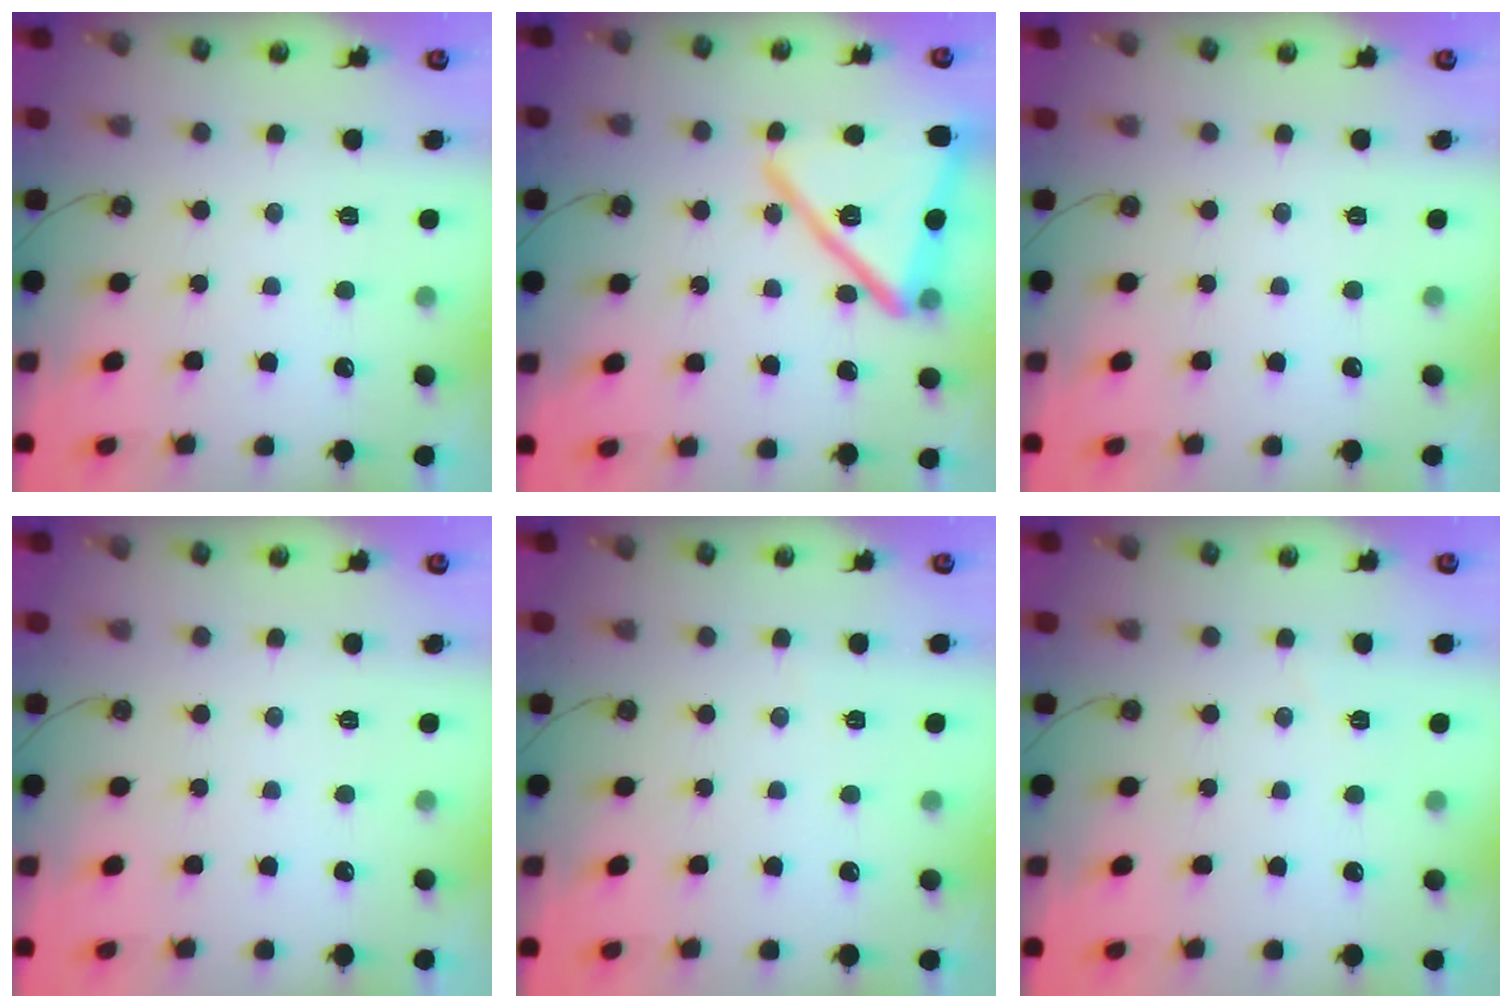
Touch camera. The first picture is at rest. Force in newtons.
{"total": 21.8, "press": 20.7, "slide": 6.8}
{"total": 0.0}
{"total": 0.0}
{"total": 2.0, "press": 2.0, "slide": 0.4}
{"total": 3.1, "press": 3.1, "slide": 0.6}